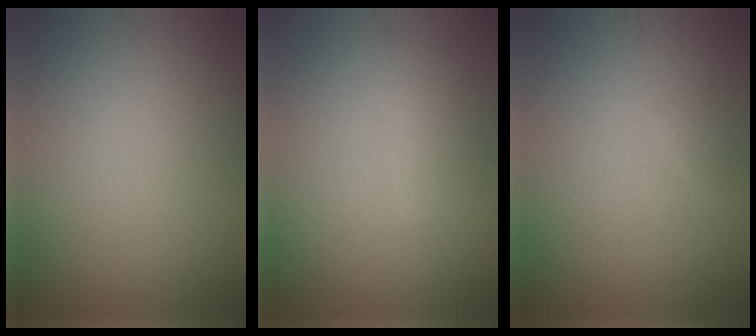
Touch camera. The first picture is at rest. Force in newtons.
{"total": 2.1, "press": 2.1, "slide": 0.1}
{"total": 0.5, "press": 0.5, "slide": 0.0}